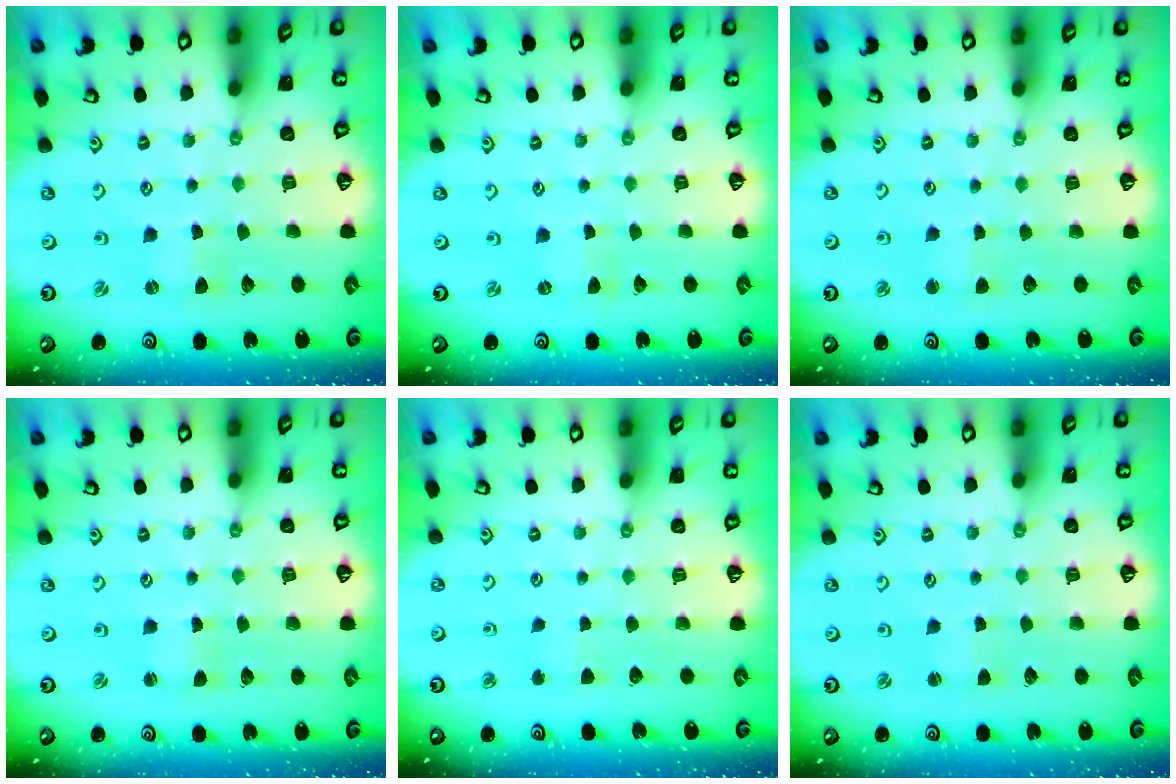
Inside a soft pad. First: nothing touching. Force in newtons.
{"total": 0.0}
{"total": 2.5, "press": 2.5, "slide": 0.2}
{"total": 1.0, "press": 1.0, "slide": 0.0}
{"total": 2.7, "press": 2.6, "slide": 0.4}
{"total": 1.3, "press": 1.3, "slide": 0.2}